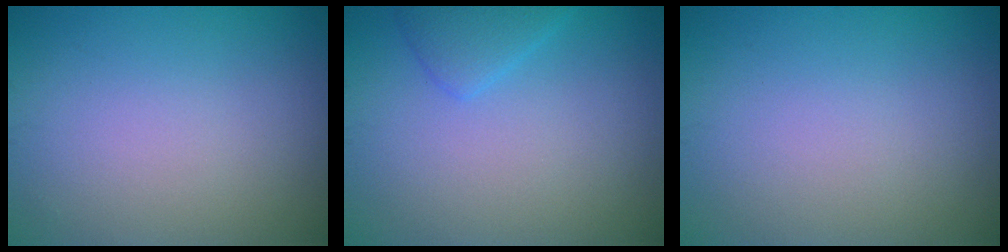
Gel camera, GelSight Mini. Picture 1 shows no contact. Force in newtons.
{"total": 2.0, "press": 2.0, "slide": 0.1}
{"total": 0.0}